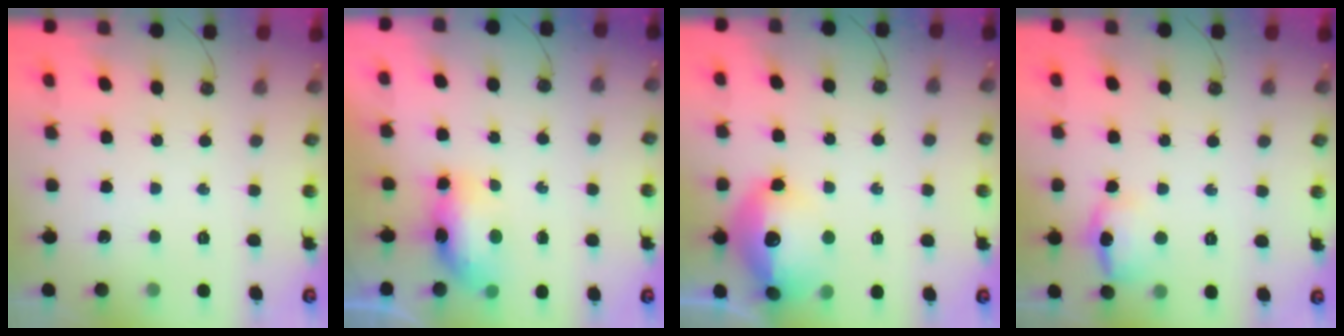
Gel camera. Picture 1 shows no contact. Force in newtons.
{"total": 8.2, "press": 8.0, "slide": 1.8}
{"total": 17.8, "press": 17.7, "slide": 1.5}
{"total": 10.8, "press": 10.7, "slide": 1.4}